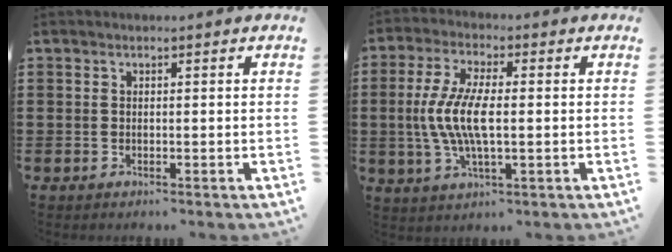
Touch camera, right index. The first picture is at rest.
{"total": 8.4, "force": [-0.6, 2.9, 7.9], "torque": [-0.174, -0.006, -0.019]}